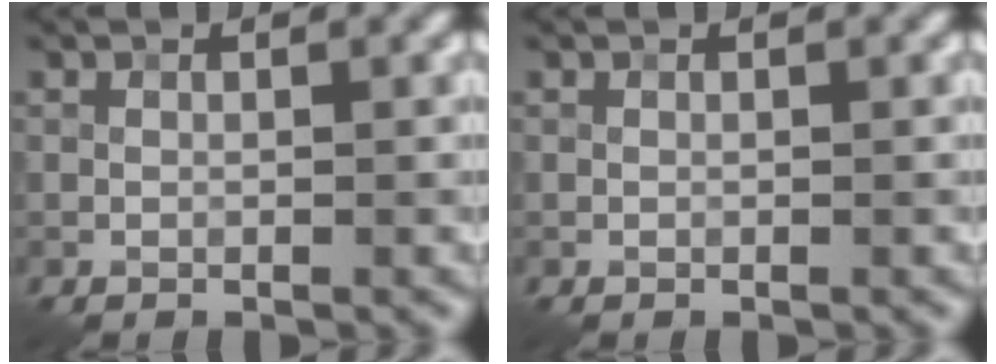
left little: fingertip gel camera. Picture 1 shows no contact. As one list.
[{"total": 0.0}]